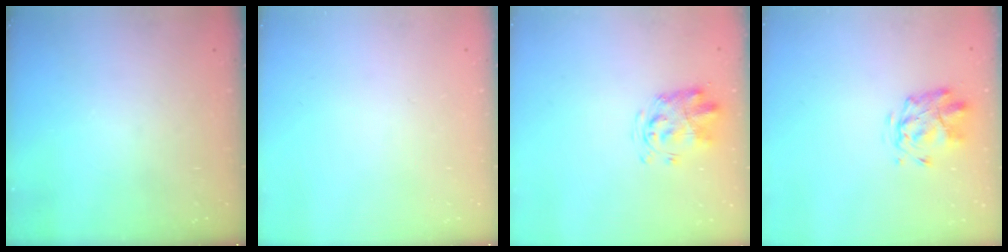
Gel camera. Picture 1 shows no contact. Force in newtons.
{"total": 0.0}
{"total": 3.3, "press": 3.2, "slide": 0.8}
{"total": 2.9, "press": 2.5, "slide": 1.5}